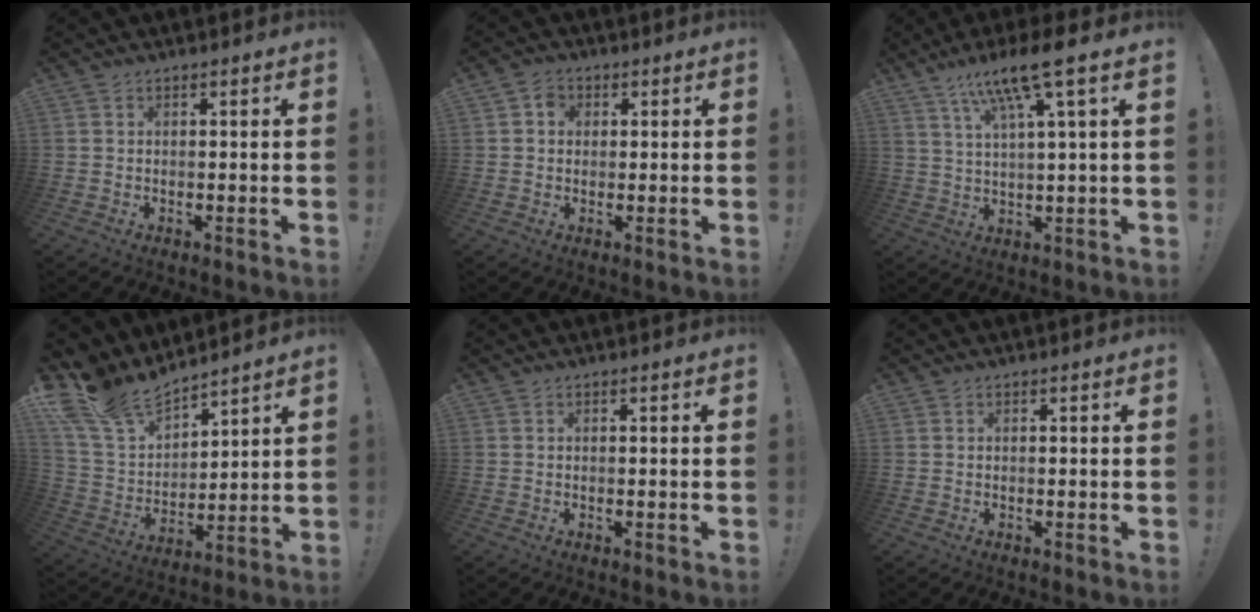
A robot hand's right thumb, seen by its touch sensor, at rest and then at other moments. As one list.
[{"total": 3.8, "force": [0.9, 3.3, 1.7], "torque": [-0.026, 0.004, 0.016]}, {"total": 11.8, "force": [7.0, 0.4, 9.4], "torque": [-0.175, -0.029, 0.109]}, {"total": 15.9, "force": [13.5, 6.9, 4.8], "torque": [-0.108, -0.099, 0.256]}, {"total": 0.0}, {"total": 0.0}]